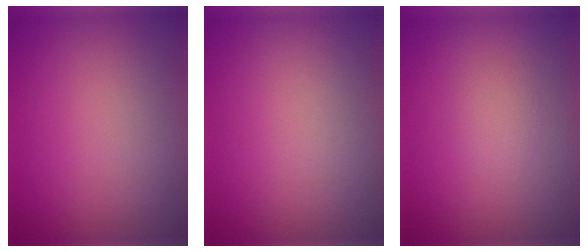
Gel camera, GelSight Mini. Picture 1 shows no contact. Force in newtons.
{"total": 0.0}
{"total": 1.0, "press": 1.0, "slide": 0.0}